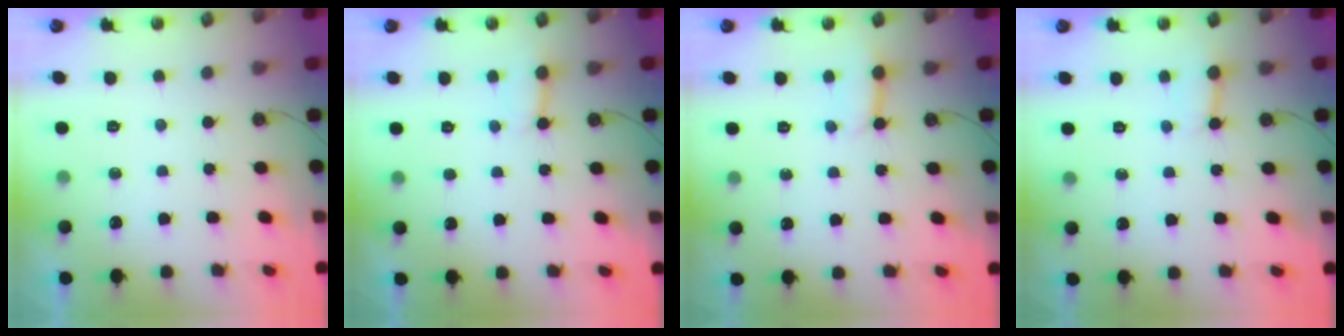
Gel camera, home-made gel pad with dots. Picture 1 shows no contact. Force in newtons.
{"total": 2.8, "press": 2.7, "slide": 0.5}
{"total": 2.9, "press": 2.9, "slide": 0.2}
{"total": 3.3, "press": 3.2, "slide": 0.4}